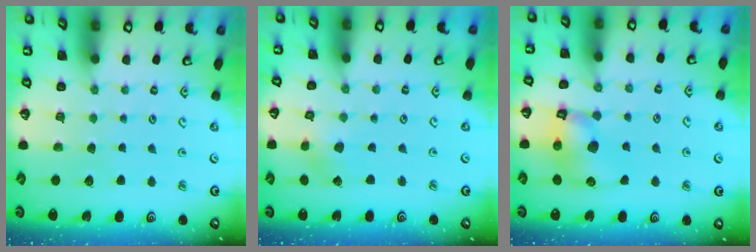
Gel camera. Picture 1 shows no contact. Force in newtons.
{"total": 2.0, "press": 2.0, "slide": 0.1}
{"total": 10.0, "press": 9.9, "slide": 1.4}